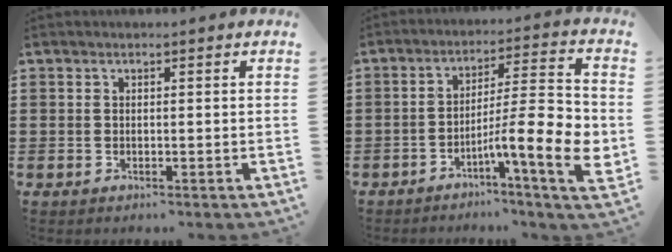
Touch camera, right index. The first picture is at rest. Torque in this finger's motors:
{"motor_torque": [2.14, 0.00, 0.34, 0.18]}